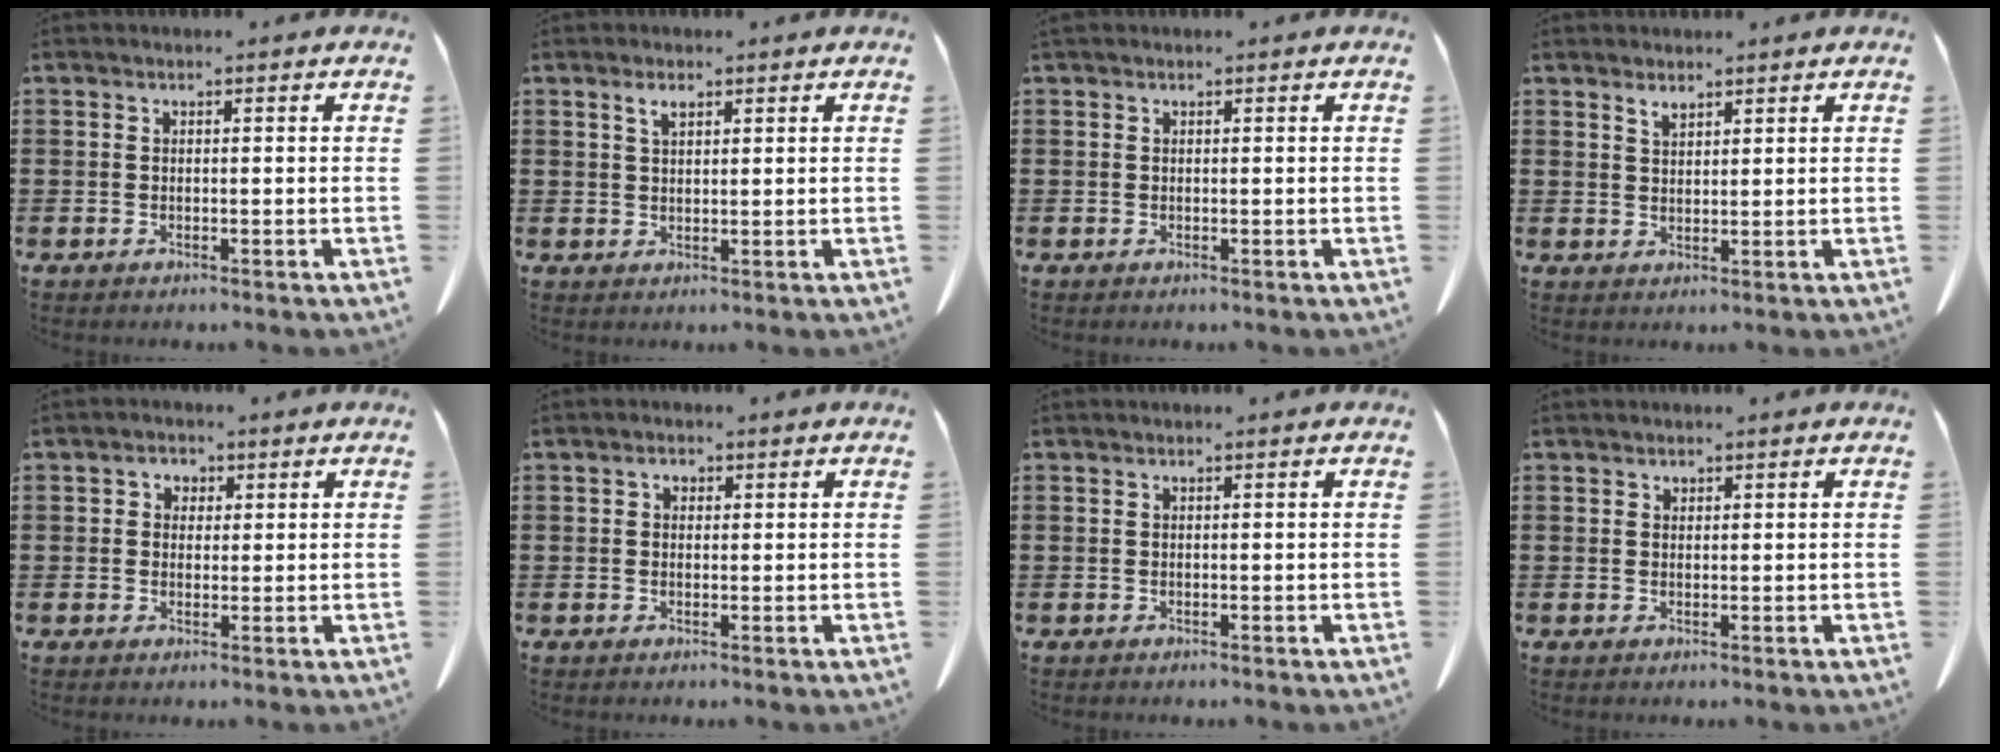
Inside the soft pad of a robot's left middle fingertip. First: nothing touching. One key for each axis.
{"total": 2.0, "fx": 1.2, "fy": 0.7, "fz": 1.4, "tx": -0.024, "ty": 0.000, "tz": 0.019}
{"total": 0.0}
{"total": 1.9, "fx": 1.6, "fy": 0.6, "fz": 0.7, "tx": -0.018, "ty": 0.000, "tz": 0.031}
{"total": 1.8, "fx": 0.4, "fy": 1.7, "fz": 0.5, "tx": -0.018, "ty": 0.009, "tz": 0.005}
{"total": 1.1, "fx": 0.2, "fy": 0.9, "fz": 0.6, "tx": -0.015, "ty": 0.007, "tz": 0.003}
{"total": 0.0}
{"total": 0.7, "fx": 0.6, "fy": 0.4, "fz": 0.0, "tx": -0.003, "ty": 0.000, "tz": 0.013}